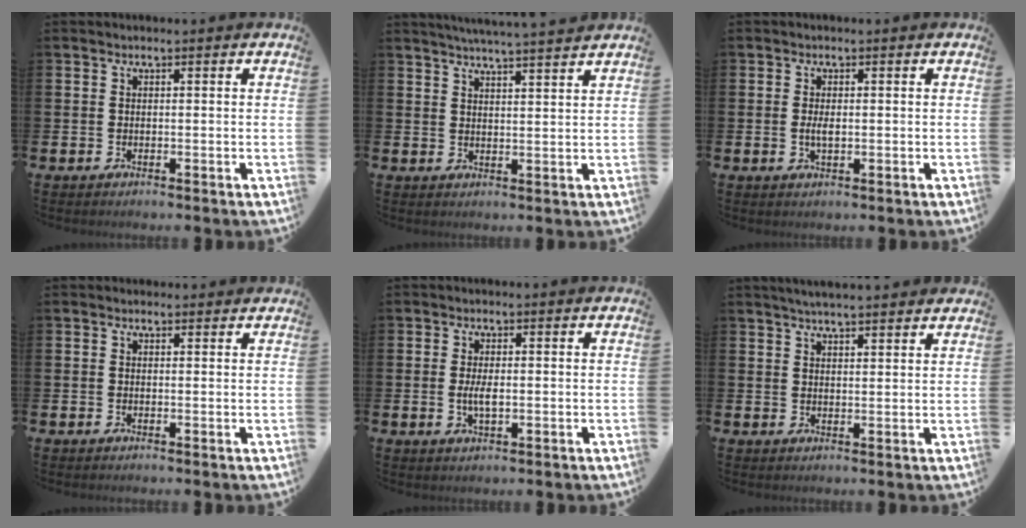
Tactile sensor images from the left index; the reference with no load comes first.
{"total": 4.7, "force": [4.6, -0.9, 0.7], "torque": [-0.023, -0.023, 0.082]}
{"total": 1.9, "force": [0.0, 0.8, 1.7], "torque": [-0.031, 0.001, -0.001]}
{"total": 0.6, "force": [0.5, 0.4, 0.1], "torque": [0.007, 0.002, 0.006]}
{"total": 2.8, "force": [0.0, 1.1, 2.5], "torque": [-0.046, 0.001, -0.002]}
{"total": 3.6, "force": [3.5, 0.0, 0.8], "torque": [-0.021, -0.012, 0.064]}